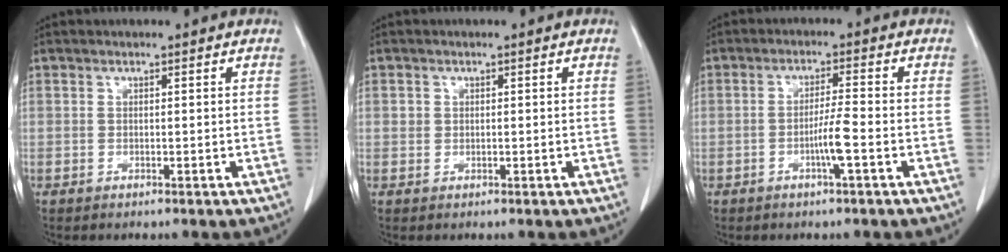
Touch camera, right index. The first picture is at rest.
{"total": 1.0, "force": [0.2, 1.0, 0.2], "torque": [0.002, 0.004, 0.003]}
{"total": 4.0, "force": [-1.5, -0.4, 3.7], "torque": [-0.068, -0.003, -0.029]}